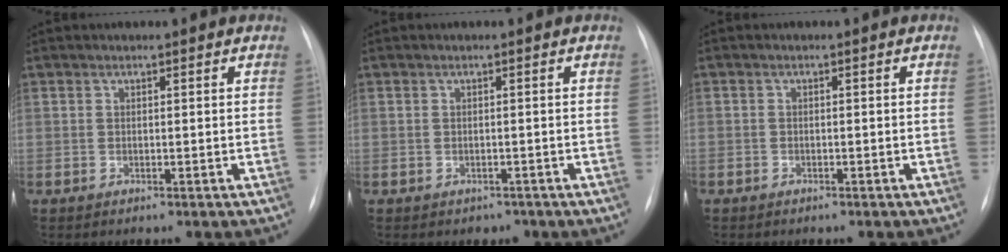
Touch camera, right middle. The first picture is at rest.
{"total": 1.5, "force": [-0.9, 1.1, 0.1], "torque": [0.000, 0.003, -0.007]}
{"total": 0.7, "force": [-0.5, 0.4, 0.1], "torque": [0.002, 0.003, -0.008]}